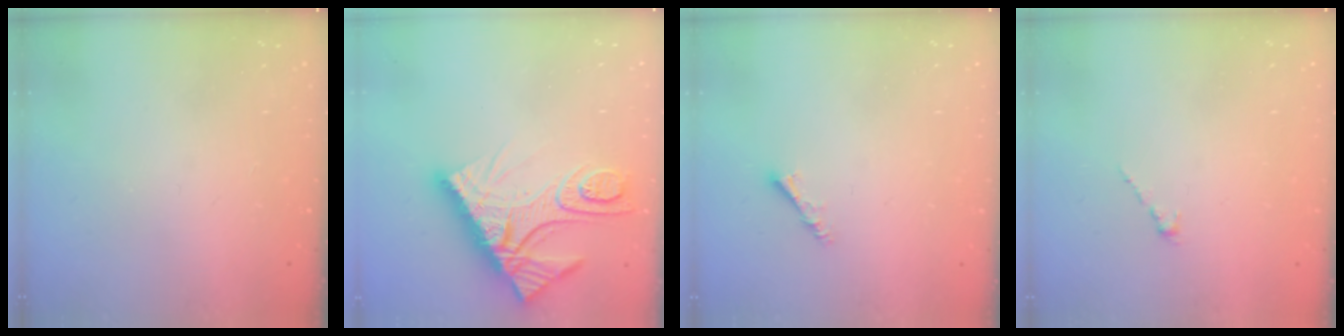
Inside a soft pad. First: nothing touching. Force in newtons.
{"total": 16.4, "press": 16.3, "slide": 1.4}
{"total": 3.0, "press": 2.9, "slide": 0.6}
{"total": 0.0}